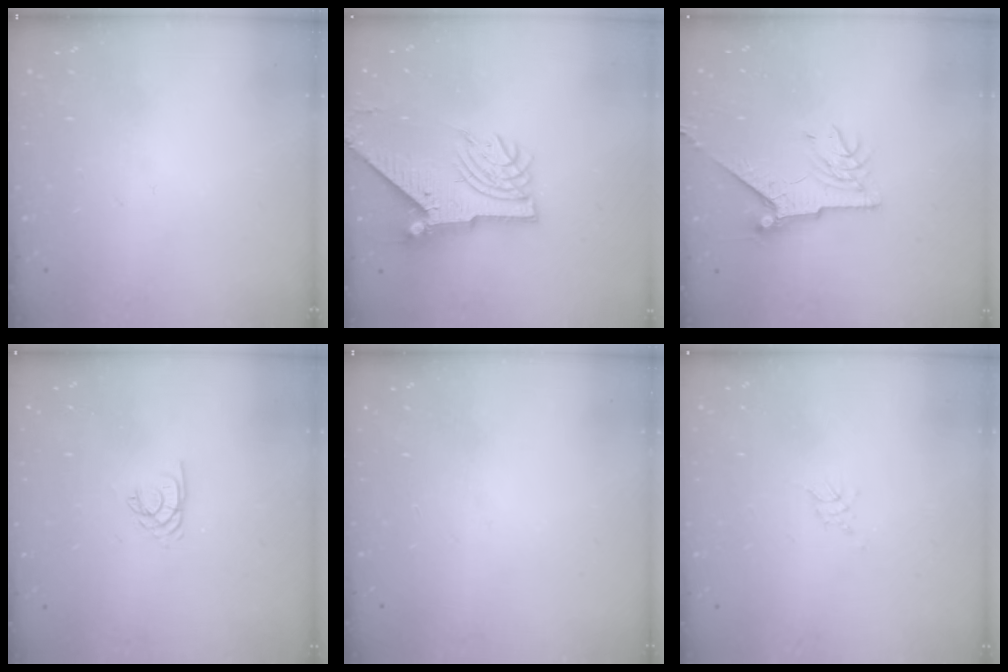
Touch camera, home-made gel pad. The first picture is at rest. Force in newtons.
{"total": 11.5, "press": 11.4, "slide": 1.3}
{"total": 8.3, "press": 8.2, "slide": 0.8}
{"total": 2.1, "press": 2.1, "slide": 0.3}
{"total": 0.0}
{"total": 2.1, "press": 2.1, "slide": 0.5}